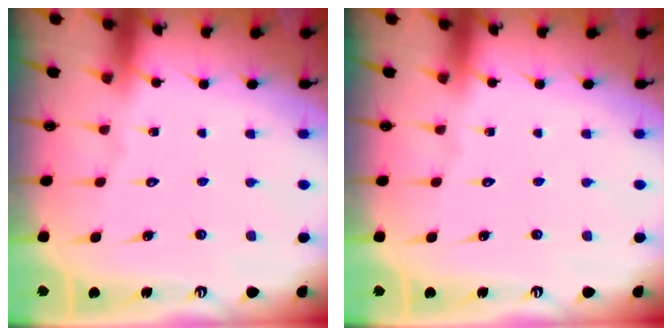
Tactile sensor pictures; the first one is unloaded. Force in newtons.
{"total": 0.0}